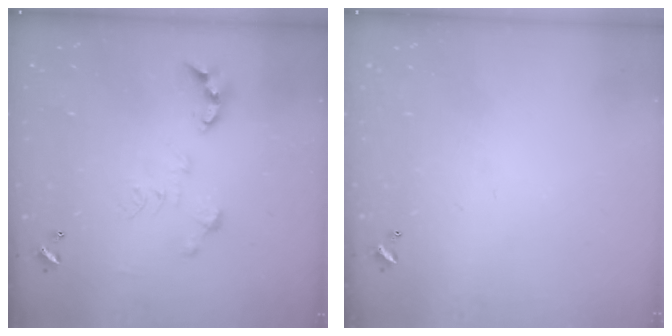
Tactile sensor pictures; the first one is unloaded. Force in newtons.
{"total": 0.0}